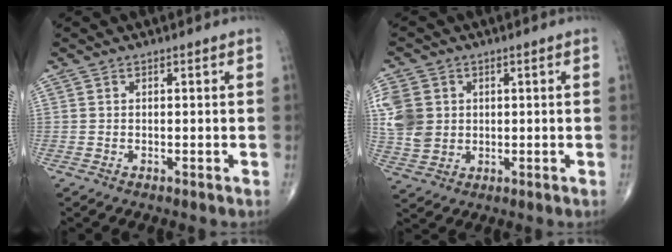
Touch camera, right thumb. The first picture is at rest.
{"total": 9.8, "force": [1.9, 8.3, 5.0], "torque": [-0.104, 0.002, 0.046]}